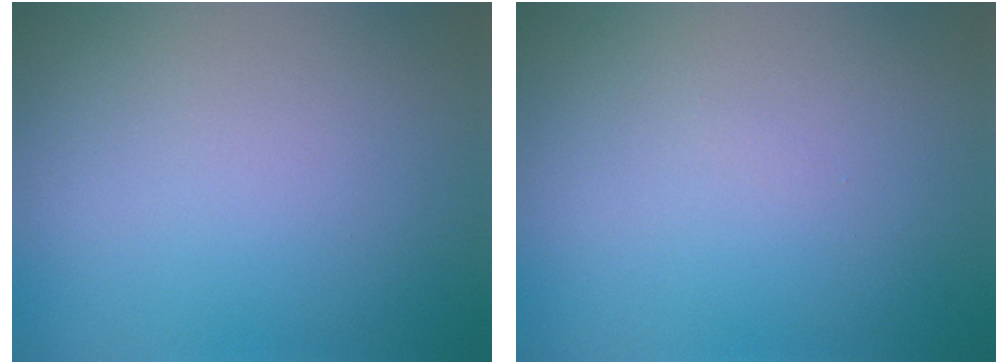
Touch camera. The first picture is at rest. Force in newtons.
{"total": 0.0}